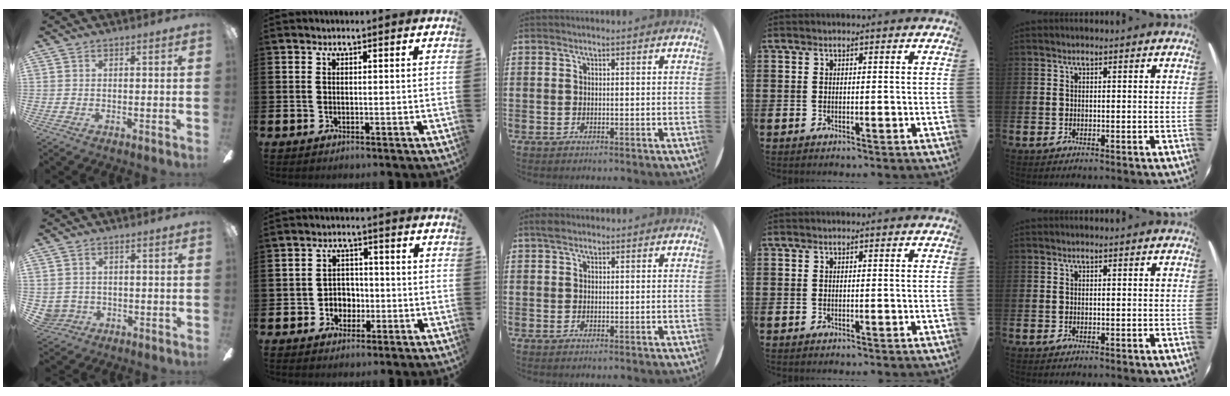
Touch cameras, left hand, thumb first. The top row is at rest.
{"thumb": {"total": 3.3, "force": [0.1, 3.3, 0.5], "torque": [-0.024, 0.003, 0.001]}, "index": {"total": 3.1, "force": [-1.1, 2.8, 0.9], "torque": [-0.027, 0.005, -0.027]}, "middle": {"total": 1.0, "force": [0.8, 0.5, 0.4], "torque": [-0.001, 0.002, 0.012]}}